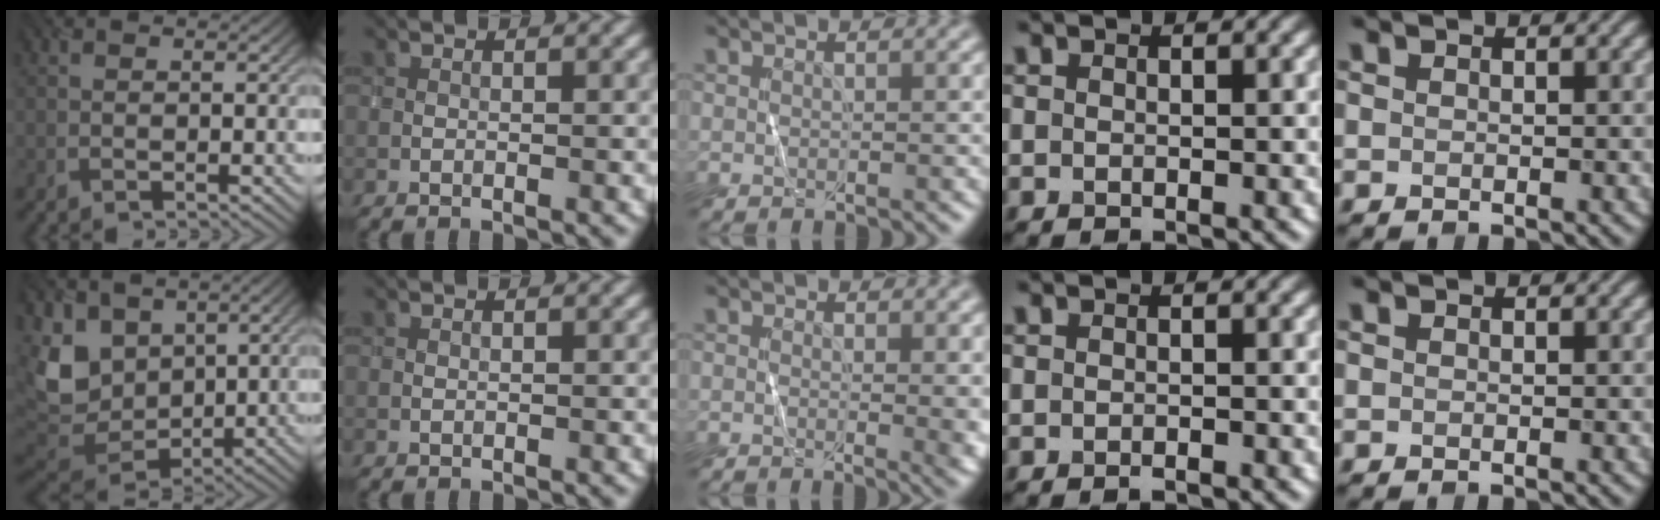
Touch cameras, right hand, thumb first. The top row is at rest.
{"thumb": {"total": 12.7, "force": [3.0, 9.6, 7.7], "torque": [-0.221, -0.013, 0.070]}, "middle": {"total": 3.4, "force": [0.1, 1.1, 3.2], "torque": [-0.027, -0.001, 0.001]}, "ring": {"total": 0.6, "force": [-0.5, 0.1, 0.4], "torque": [-0.006, -0.001, -0.007]}}